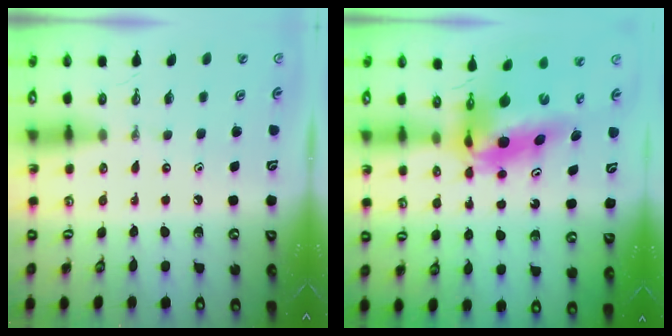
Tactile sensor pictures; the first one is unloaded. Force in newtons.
{"total": 9.4, "press": 9.4, "slide": 0.9}